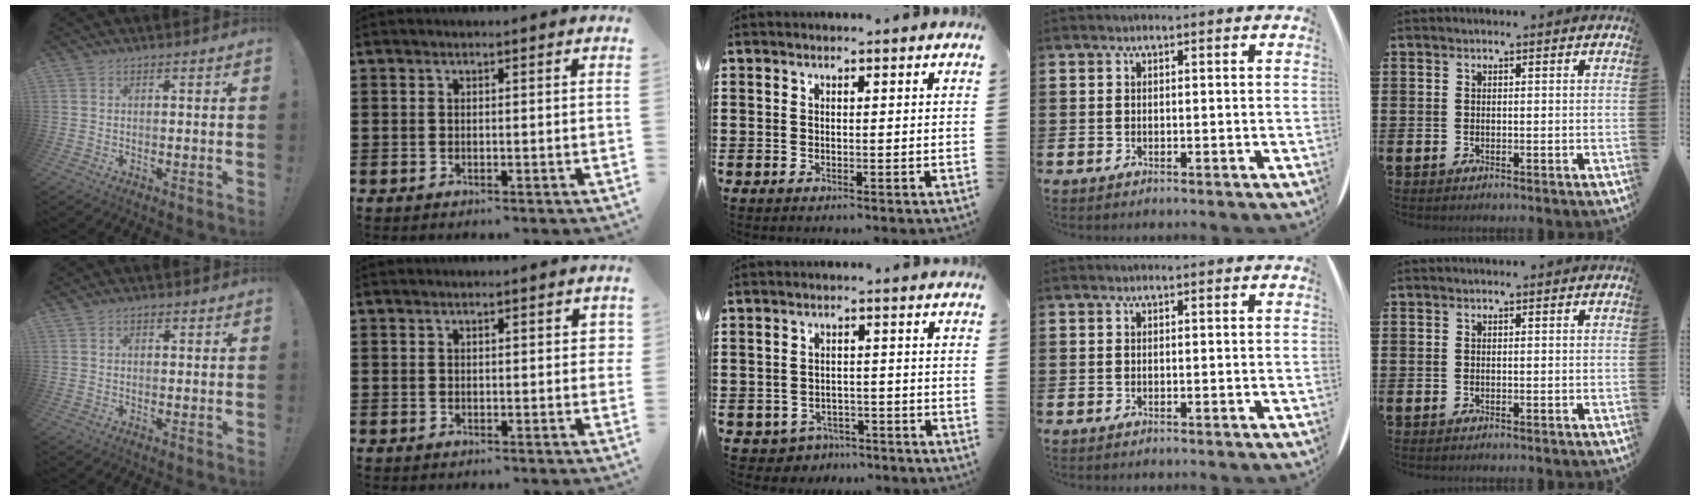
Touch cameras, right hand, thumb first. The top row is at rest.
{"thumb": {"total": 1.4, "force": [0.3, 1.2, 0.8], "torque": [-0.009, 0.002, 0.005]}, "index": {"total": 1.2, "force": [0.2, 0.6, 1.1], "torque": [-0.021, 0.006, 0.002]}, "middle": {"total": 2.6, "force": [-2.4, 1.0, -0.2], "torque": [-0.007, 0.001, -0.055]}}